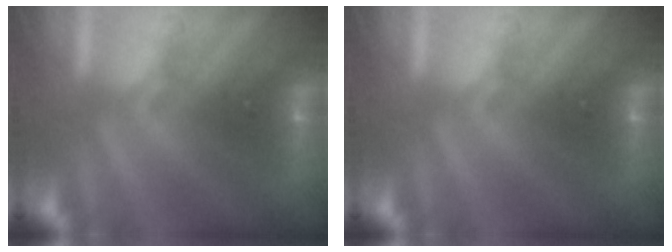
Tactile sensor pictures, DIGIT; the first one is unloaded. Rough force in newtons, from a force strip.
{"total": 0.0}